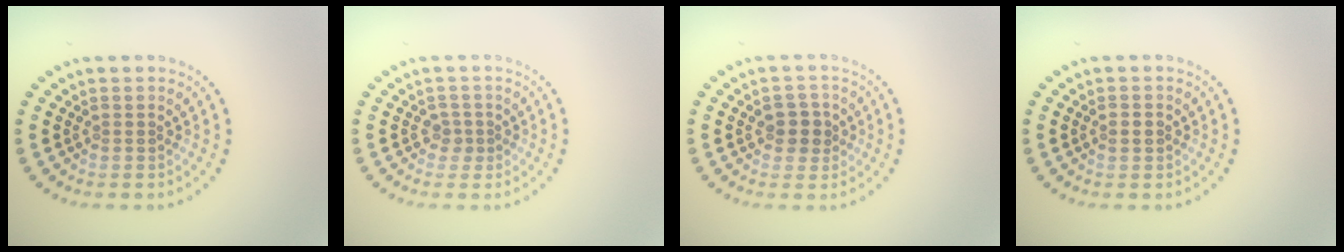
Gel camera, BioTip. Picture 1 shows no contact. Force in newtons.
{"total": 1.2, "press": 1.0, "slide": 0.7}
{"total": 2.5, "press": 2.4, "slide": 0.8}
{"total": 1.0, "press": 1.0, "slide": 0.1}